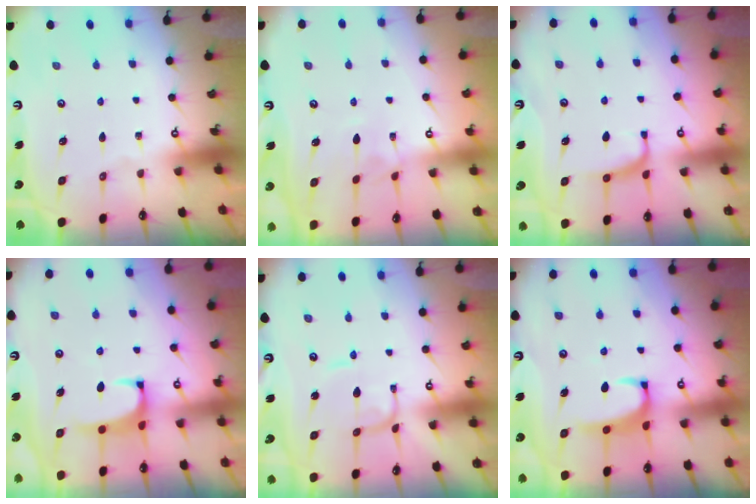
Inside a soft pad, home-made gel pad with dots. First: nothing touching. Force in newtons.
{"total": 3.2, "press": 3.2, "slide": 0.3}
{"total": 1.3, "press": 1.2, "slide": 0.6}
{"total": 1.3, "press": 1.0, "slide": 0.7}
{"total": 1.0, "press": 0.9, "slide": 0.2}
{"total": 2.5, "press": 2.4, "slide": 0.7}